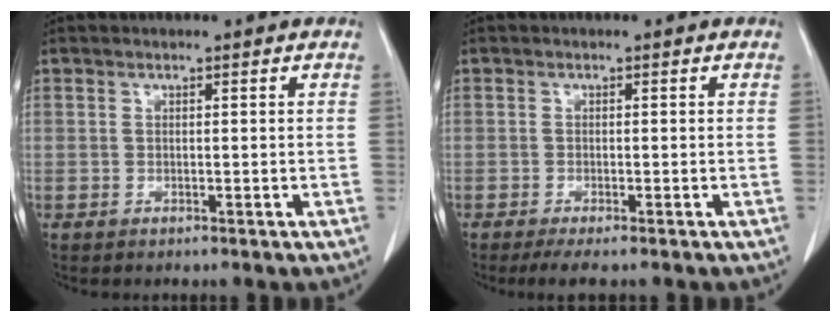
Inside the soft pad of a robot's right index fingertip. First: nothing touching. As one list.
[{"total": 2.8, "force": [-2.2, 0.2, 1.8], "torque": [-0.029, -0.008, -0.038]}]